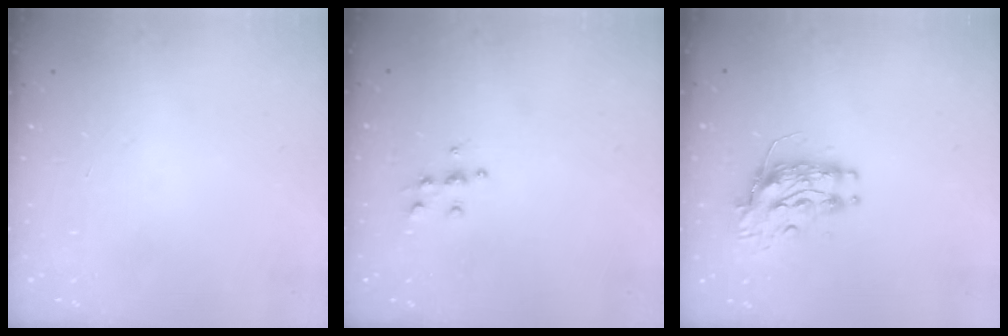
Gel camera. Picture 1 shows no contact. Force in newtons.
{"total": 5.5, "press": 5.4, "slide": 0.6}
{"total": 9.3, "press": 9.2, "slide": 0.6}